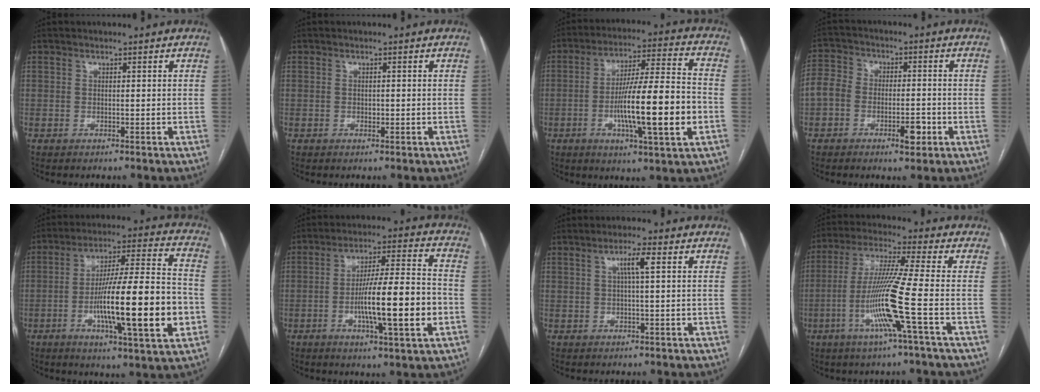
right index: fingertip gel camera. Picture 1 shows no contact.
{"total": 0.7, "force": [-0.1, 0.5, 0.5], "torque": [-0.009, 0.001, -0.001]}
{"total": 16.1, "force": [-3.8, 1.0, 15.6], "torque": [-0.261, 0.000, -0.061]}
{"total": 7.6, "force": [-2.8, 4.7, 5.3], "torque": [-0.090, 0.020, -0.053]}
{"total": 20.1, "force": [-4.7, 1.7, 19.5], "torque": [-0.304, 0.001, -0.071]}
{"total": 14.5, "force": [-3.3, 1.1, 14.1], "torque": [-0.234, 0.004, -0.054]}
{"total": 3.4, "force": [0.9, -0.1, 3.2], "torque": [-0.058, 0.005, 0.016]}
{"total": 12.5, "force": [-3.7, -1.8, 11.8], "torque": [-0.237, -0.015, -0.079]}